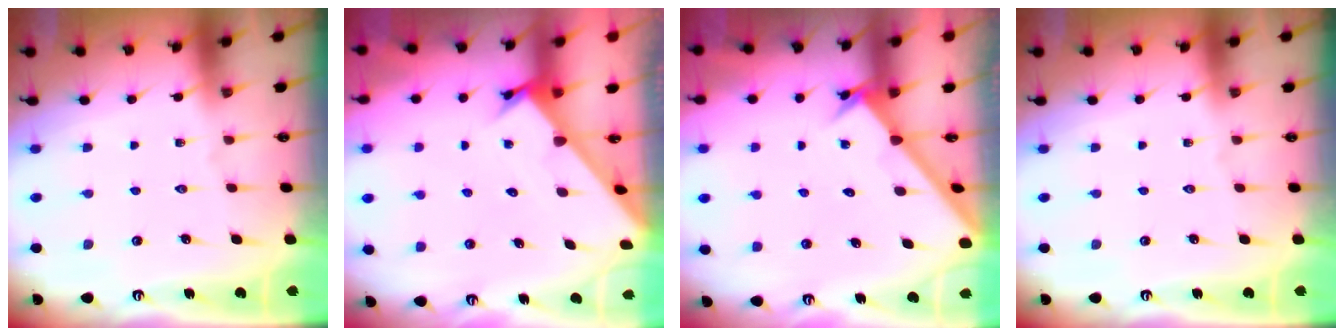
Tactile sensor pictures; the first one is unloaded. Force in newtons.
{"total": 2.2, "press": 2.2, "slide": 0.1}
{"total": 2.1, "press": 2.1, "slide": 0.2}
{"total": 0.0}